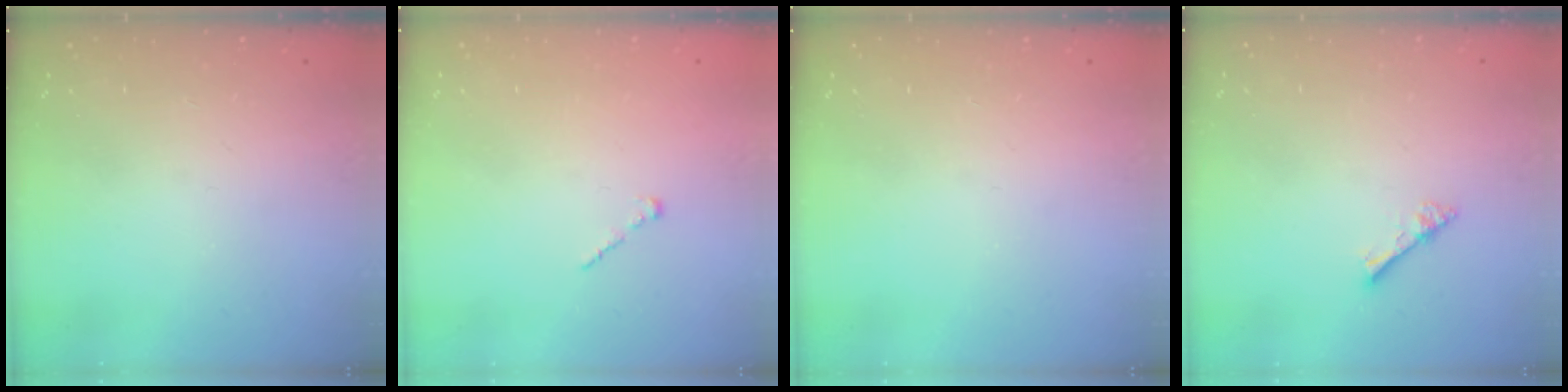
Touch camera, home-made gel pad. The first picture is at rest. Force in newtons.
{"total": 1.0, "press": 0.8, "slide": 0.5}
{"total": 0.0}
{"total": 1.8, "press": 1.8, "slide": 0.1}